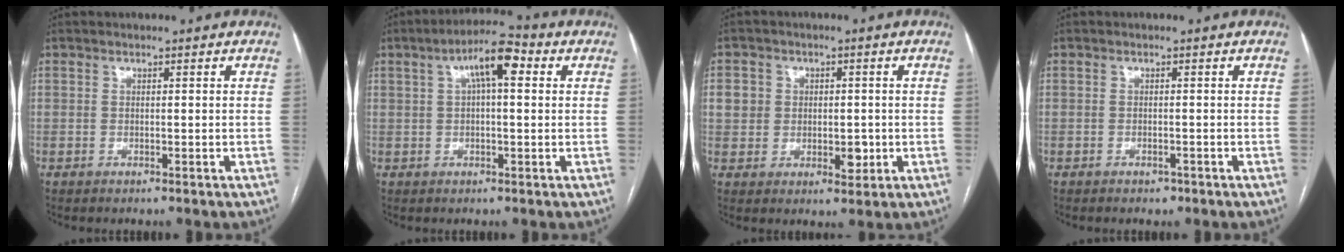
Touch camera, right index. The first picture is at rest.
{"total": 7.5, "force": [2.4, 1.9, 6.9], "torque": [-0.119, 0.029, 0.035]}
{"total": 5.9, "force": [0.1, 4.9, 3.2], "torque": [-0.033, 0.008, 0.008]}
{"total": 0.9, "force": [-0.6, 0.6, 0.3], "torque": [-0.008, 0.000, -0.007]}